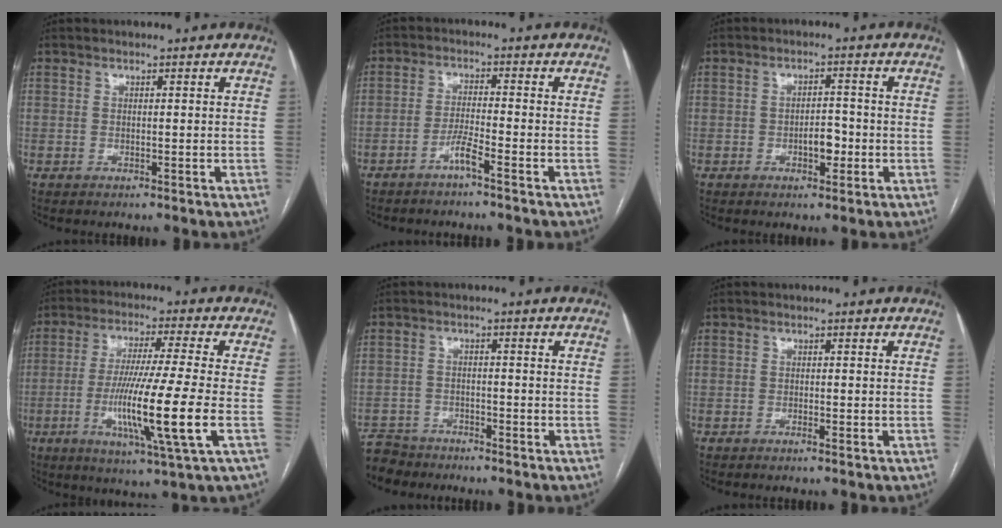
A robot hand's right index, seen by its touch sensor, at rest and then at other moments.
{"total": 3.2, "force": [-2.3, -0.5, 2.2], "torque": [-0.047, 0.000, -0.046]}
{"total": 3.4, "force": [-1.2, 1.6, 2.8], "torque": [-0.039, 0.005, -0.014]}
{"total": 14.2, "force": [-3.5, -1.0, 13.7], "torque": [-0.261, -0.023, -0.068]}
{"total": 5.1, "force": [-4.7, 1.9, -0.5], "torque": [0.012, -0.009, -0.090]}
{"total": 0.5, "force": [-0.4, -0.1, 0.3], "torque": [-0.008, 0.000, -0.008]}